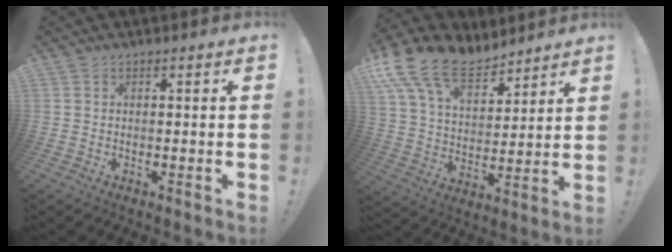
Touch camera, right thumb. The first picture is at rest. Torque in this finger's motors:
{"motor_torque": [-0.27, 2.11, 0.87, 0.43, 0.38]}